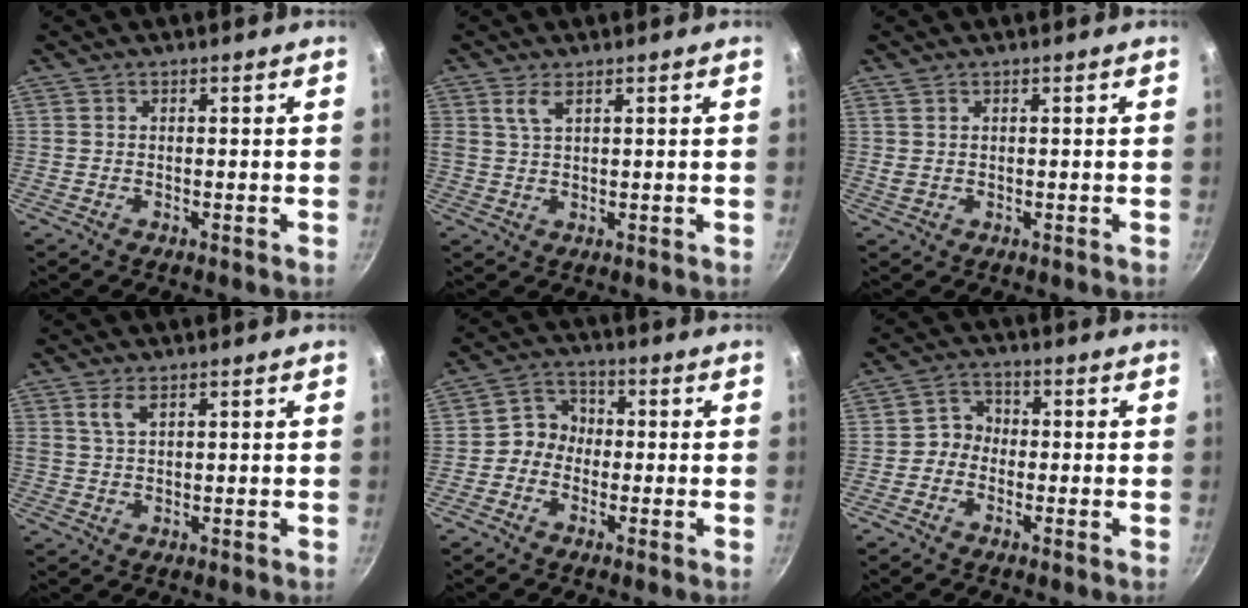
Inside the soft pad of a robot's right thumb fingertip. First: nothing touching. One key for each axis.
{"total": 2.9, "fx": 1.7, "fy": 1.1, "fz": 2.1, "tx": -0.046, "ty": -0.003, "tz": 0.040}
{"total": 1.4, "fx": 0.9, "fy": 0.8, "fz": 0.8, "tx": -0.016, "ty": 0.000, "tz": 0.026}
{"total": 2.9, "fx": 1.7, "fy": 1.2, "fz": 2.0, "tx": -0.042, "ty": -0.004, "tz": 0.040}
{"total": 5.7, "fx": -1.1, "fy": 4.9, "fz": 2.6, "tx": -0.016, "ty": 0.025, "tz": -0.037}
{"total": 4.1, "fx": -1.0, "fy": 3.5, "fz": 1.9, "tx": -0.010, "ty": 0.018, "tz": -0.032}